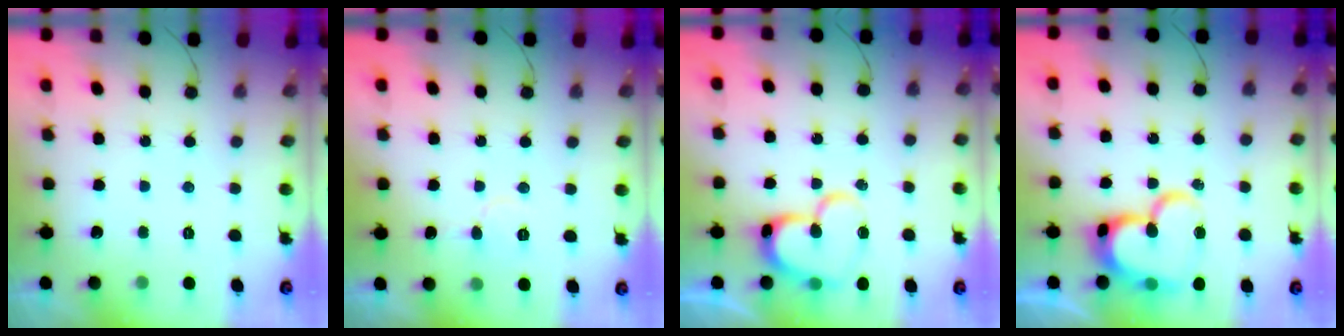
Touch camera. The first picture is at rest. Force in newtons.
{"total": 4.9, "press": 4.9, "slide": 0.5}
{"total": 15.0, "press": 14.9, "slide": 1.6}
{"total": 18.8, "press": 18.7, "slide": 1.9}